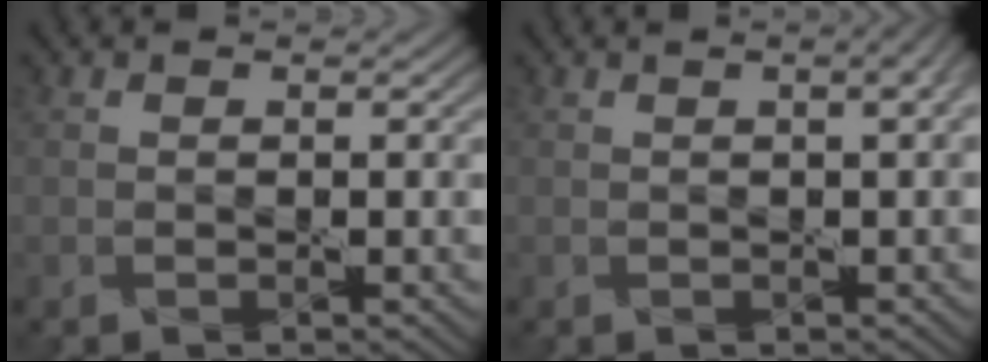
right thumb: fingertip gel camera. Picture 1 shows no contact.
{"total": 3.3, "force": [1.0, 1.2, 2.9], "torque": [-0.028, 0.012, 0.002]}